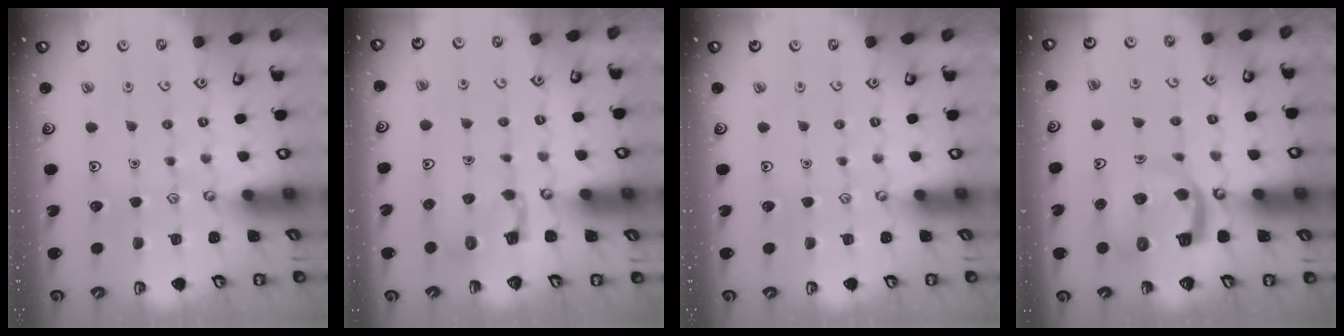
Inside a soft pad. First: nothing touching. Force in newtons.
{"total": 2.7, "press": 2.7, "slide": 0.4}
{"total": 0.0}
{"total": 9.5, "press": 9.4, "slide": 1.3}